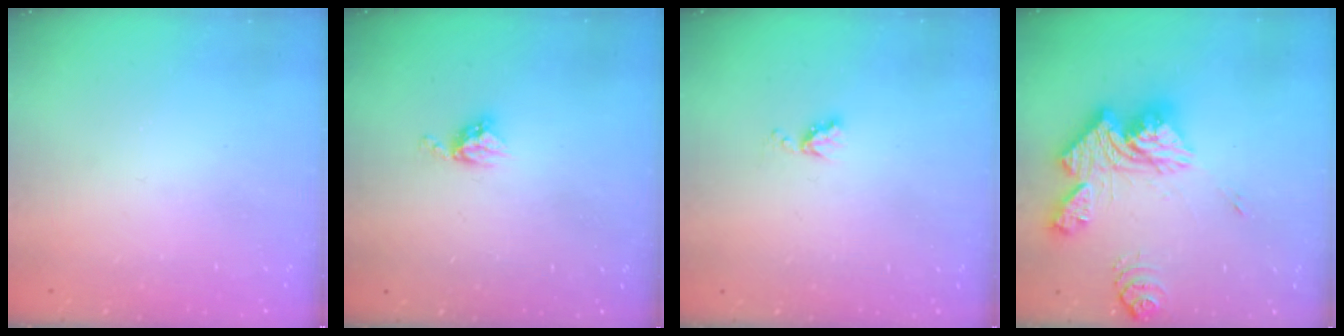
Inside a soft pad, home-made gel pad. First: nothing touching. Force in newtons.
{"total": 4.9, "press": 4.8, "slide": 0.2}
{"total": 4.4, "press": 4.3, "slide": 0.5}
{"total": 19.3, "press": 19.1, "slide": 2.0}